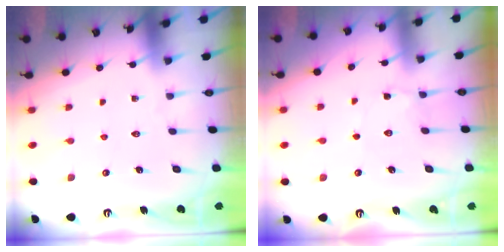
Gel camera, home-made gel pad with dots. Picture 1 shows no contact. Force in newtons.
{"total": 2.2, "press": 2.2, "slide": 0.6}